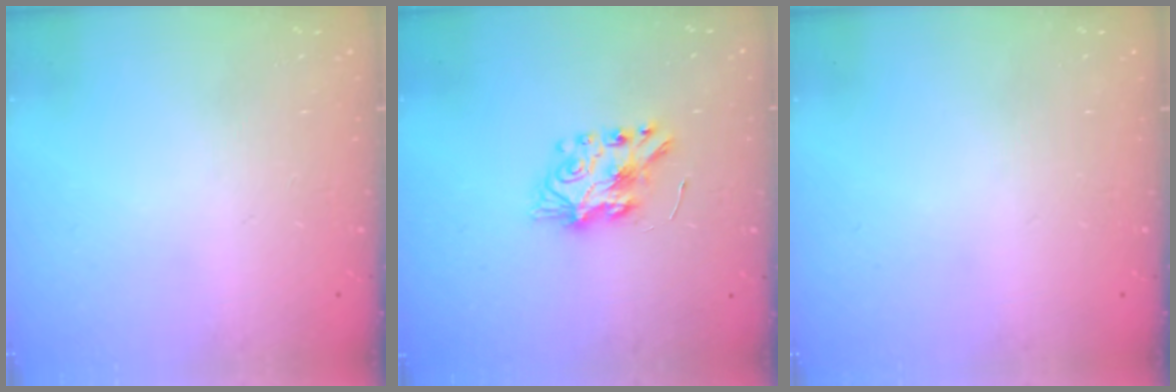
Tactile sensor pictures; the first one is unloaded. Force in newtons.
{"total": 7.7, "press": 7.7, "slide": 0.6}
{"total": 0.0}